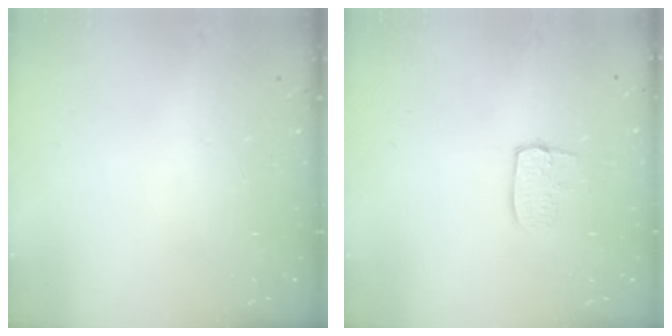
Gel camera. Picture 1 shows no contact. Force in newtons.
{"total": 6.5, "press": 6.5, "slide": 0.6}